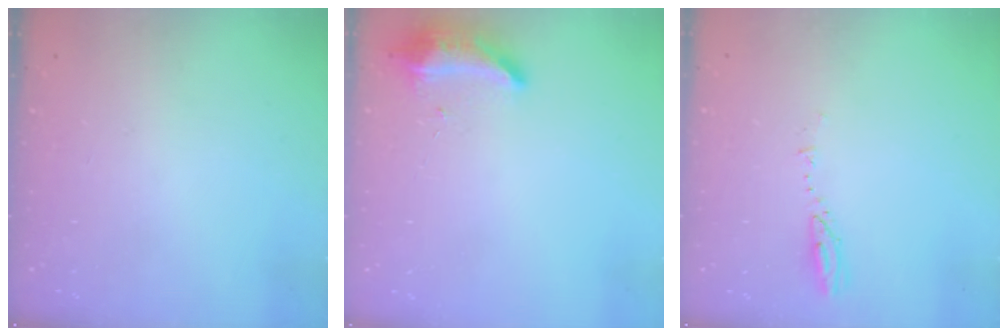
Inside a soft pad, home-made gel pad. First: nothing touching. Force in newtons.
{"total": 8.4, "press": 8.4, "slide": 0.4}
{"total": 3.2, "press": 3.2, "slide": 0.3}